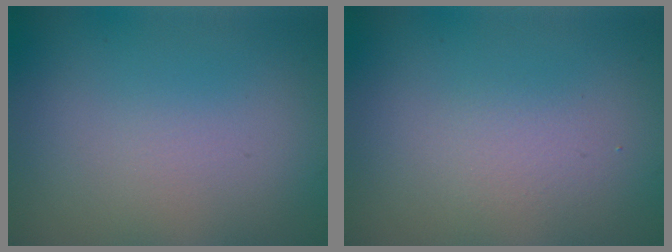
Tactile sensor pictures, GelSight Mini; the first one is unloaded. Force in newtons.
{"total": 1.3, "press": 1.3, "slide": 0.2}